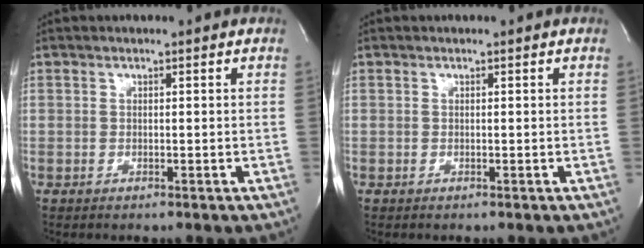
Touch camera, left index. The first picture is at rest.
{"total": 0.0}